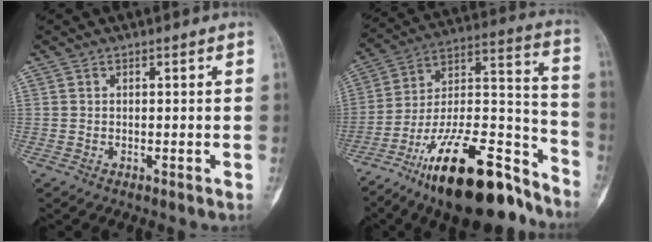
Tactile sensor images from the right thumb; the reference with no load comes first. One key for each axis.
{"total": 27.8, "fx": -19.0, "fy": 9.4, "fz": 18.0, "tx": -0.248, "ty": 0.098, "tz": -0.316}